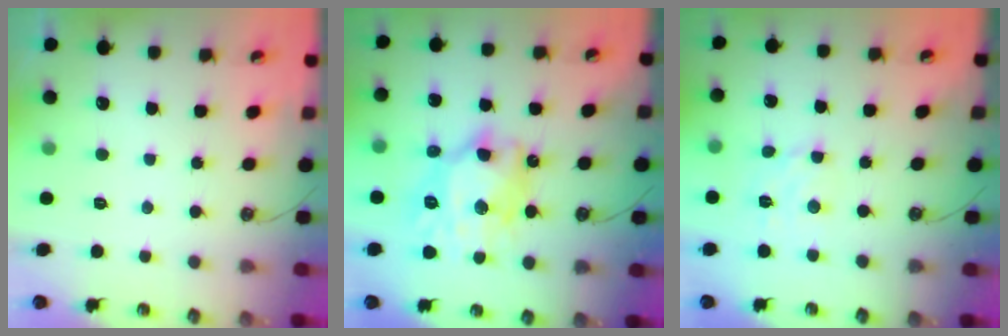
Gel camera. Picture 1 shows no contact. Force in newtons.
{"total": 14.7, "press": 14.6, "slide": 1.7}
{"total": 2.9, "press": 2.8, "slide": 0.2}